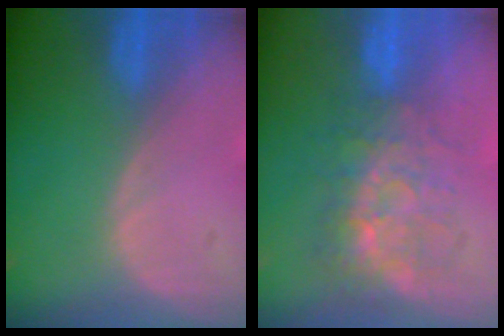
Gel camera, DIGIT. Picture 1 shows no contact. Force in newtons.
{"total": 8.8, "press": 7.5, "slide": 4.5}